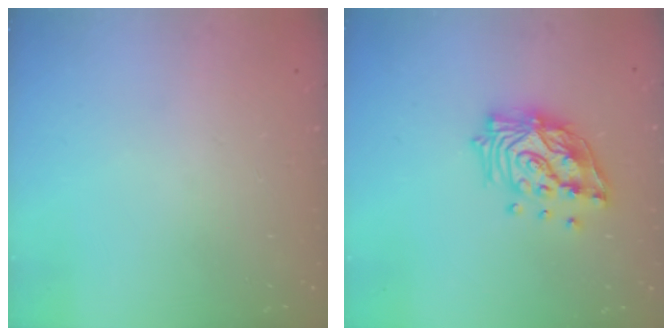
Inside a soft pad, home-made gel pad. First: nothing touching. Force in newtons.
{"total": 16.0, "press": 15.9, "slide": 2.3}